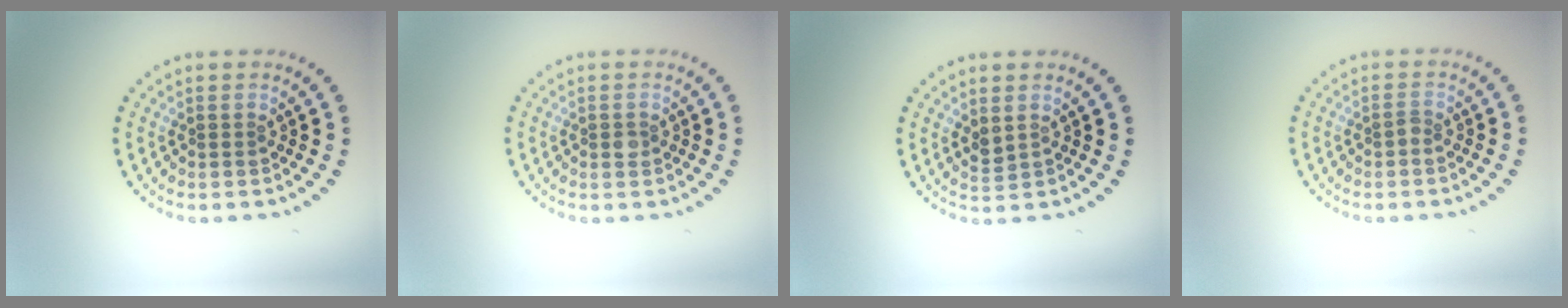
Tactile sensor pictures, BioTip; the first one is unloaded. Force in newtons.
{"total": 0.9, "press": 0.9, "slide": 0.1}
{"total": 1.1, "press": 1.0, "slide": 0.4}
{"total": 0.7, "press": 0.6, "slide": 0.4}